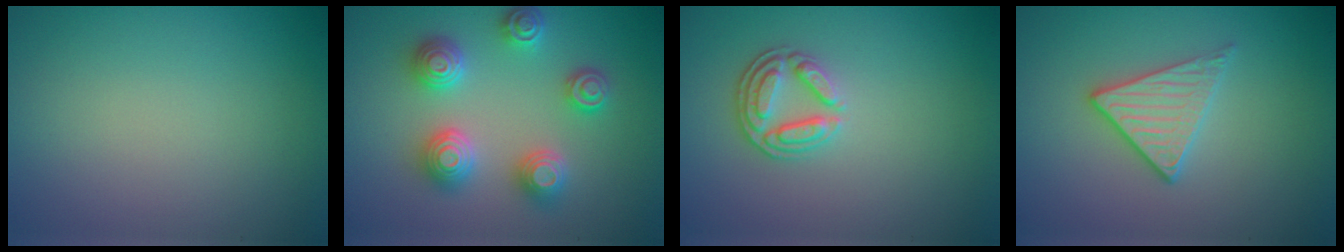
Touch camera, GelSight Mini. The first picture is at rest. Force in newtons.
{"total": 4.8, "press": 4.7, "slide": 0.6}
{"total": 2.9, "press": 2.5, "slide": 1.6}
{"total": 2.8, "press": 2.6, "slide": 1.1}